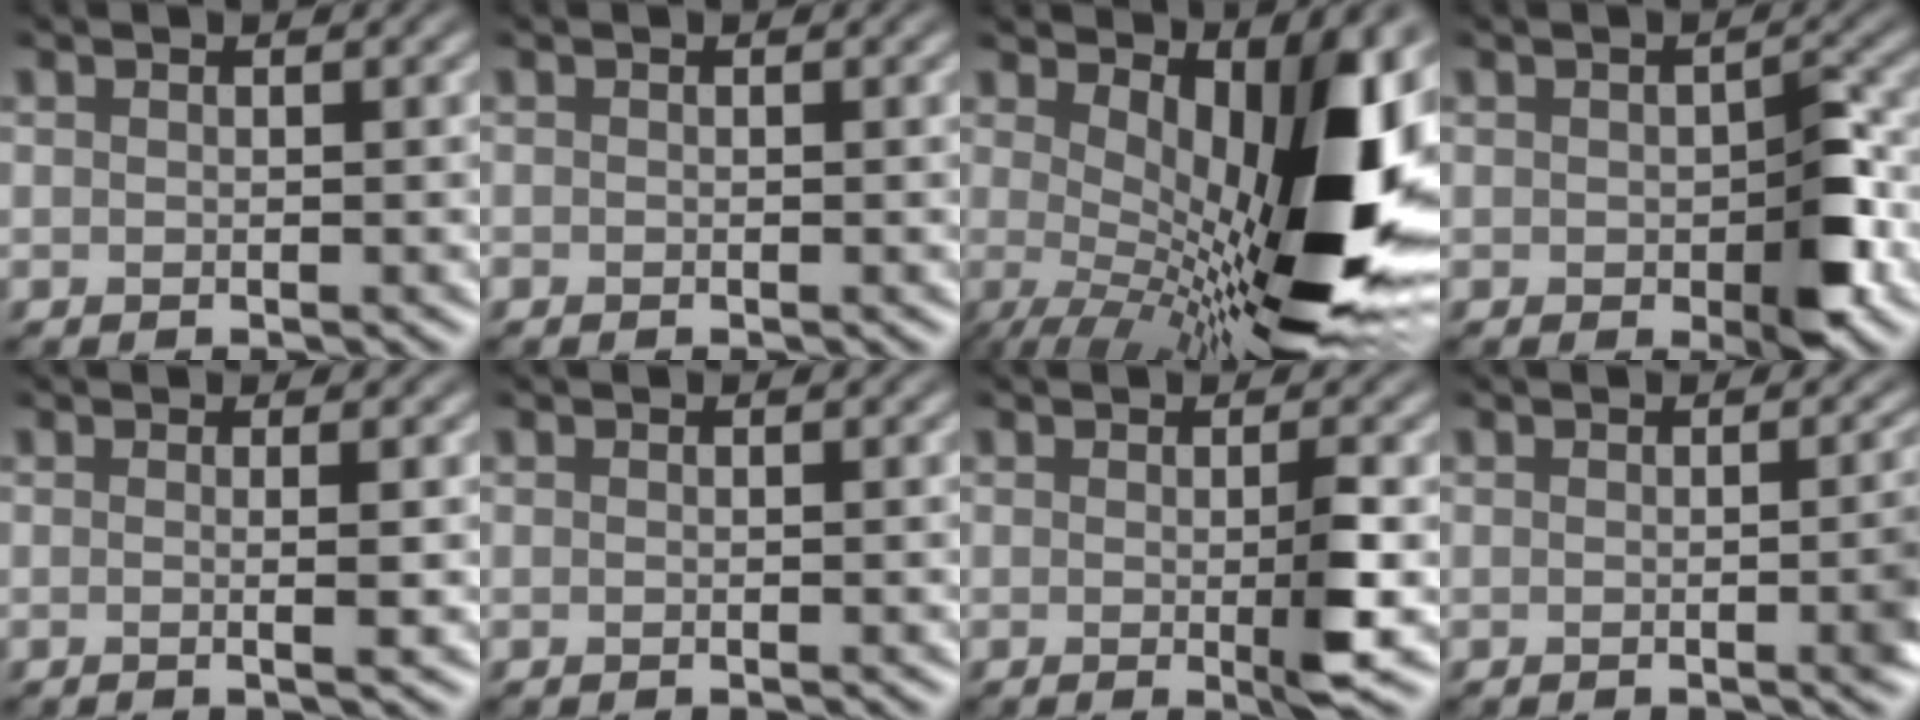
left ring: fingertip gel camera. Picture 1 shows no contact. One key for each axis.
{"total": 0.0}
{"total": 13.3, "fx": 0.7, "fy": 4.7, "fz": 12.4, "tx": -0.168, "ty": -0.009, "tz": 0.016}
{"total": 4.0, "fx": -1.0, "fy": 1.9, "fz": 3.4, "tx": -0.056, "ty": -0.005, "tz": -0.009}
{"total": 2.3, "fx": -0.2, "fy": 0.7, "fz": 2.2, "tx": -0.032, "ty": 0.003, "tz": -0.017}
{"total": 0.0}
{"total": 2.9, "fx": -0.5, "fy": 0.2, "fz": 2.8, "tx": -0.050, "ty": -0.012, "tz": -0.006}
{"total": 3.6, "fx": -0.4, "fy": 1.1, "fz": 3.4, "tx": -0.029, "ty": 0.006, "tz": -0.006}